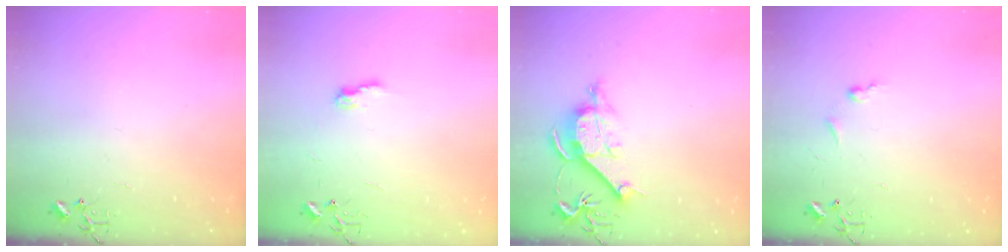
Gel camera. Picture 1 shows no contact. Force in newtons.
{"total": 6.3, "press": 6.3, "slide": 0.1}
{"total": 10.4, "press": 10.4, "slide": 1.2}
{"total": 4.4, "press": 4.3, "slide": 0.6}